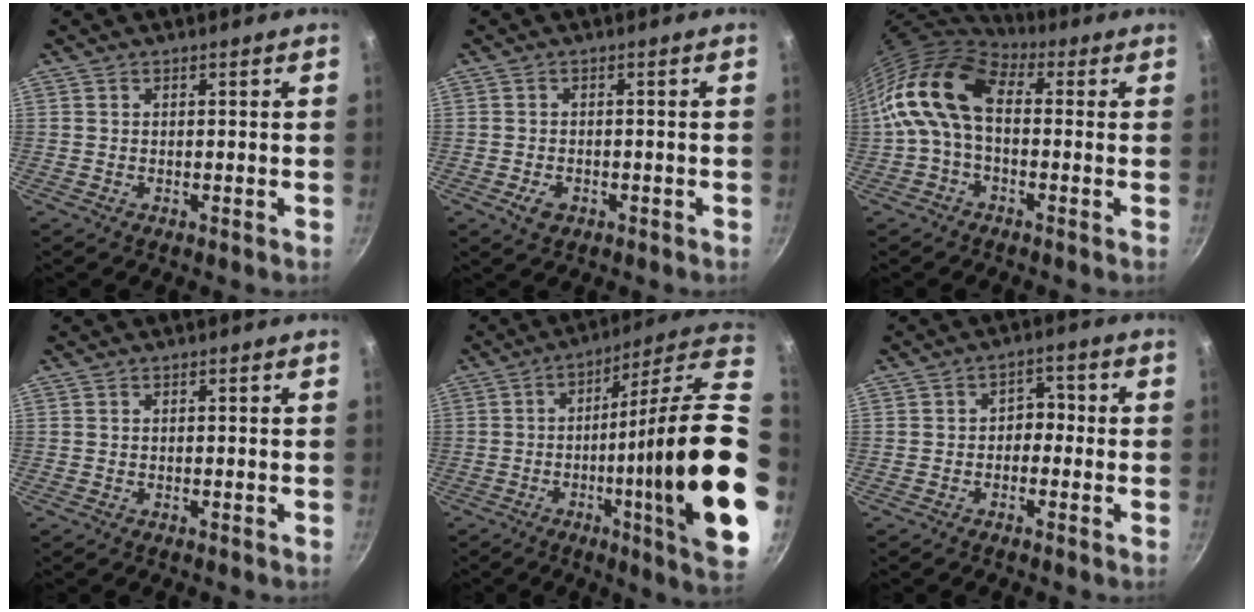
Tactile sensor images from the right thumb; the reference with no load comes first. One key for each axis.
{"total": 3.0, "fx": -1.3, "fy": 2.0, "fz": 1.8, "tx": -0.030, "ty": 0.010, "tz": -0.017}
{"total": 13.7, "fx": 0.6, "fy": 8.7, "fz": 10.5, "tx": -0.181, "ty": 0.029, "tz": -0.008}
{"total": 0.0}
{"total": 27.8, "fx": -3.4, "fy": 2.7, "fz": 27.5, "tx": -0.378, "ty": -0.004, "tz": -0.056}
{"total": 3.5, "fx": -0.7, "fy": 2.8, "fz": 2.1, "tx": 0.001, "ty": 0.016, "tz": -0.019}